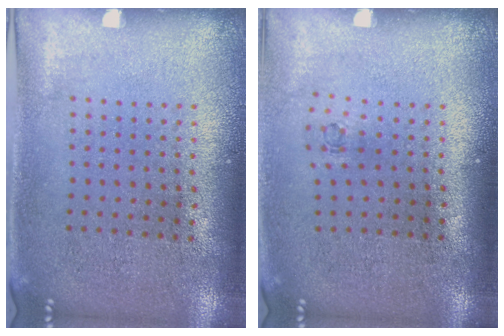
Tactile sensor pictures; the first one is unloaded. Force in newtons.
{"total": 0.7, "press": 0.3, "slide": 0.6}